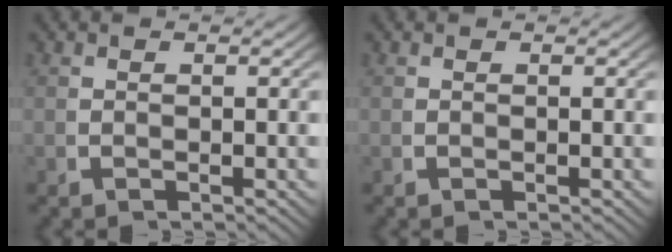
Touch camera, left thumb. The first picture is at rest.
{"total": 0.0}